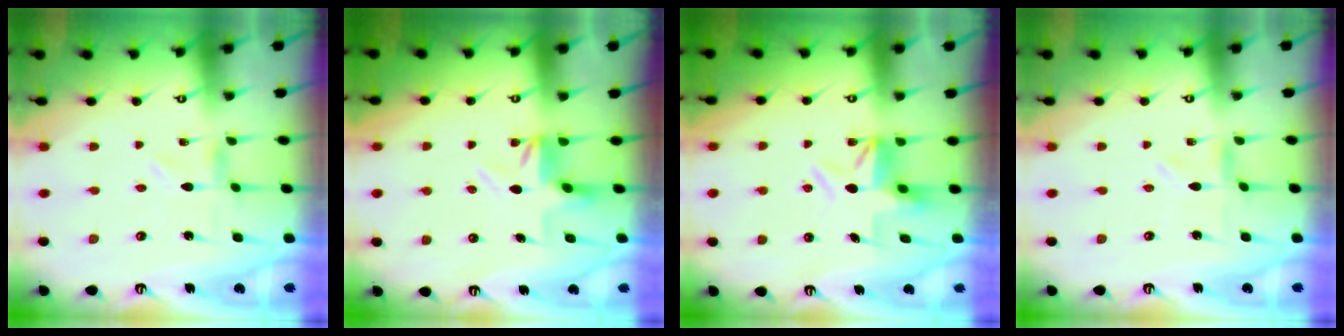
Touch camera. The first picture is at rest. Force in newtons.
{"total": 3.9, "press": 3.9, "slide": 0.4}
{"total": 6.3, "press": 6.3, "slide": 0.4}
{"total": 0.0}